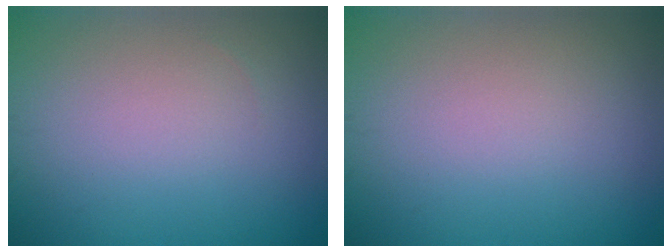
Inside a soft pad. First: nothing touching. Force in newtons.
{"total": 0.0}